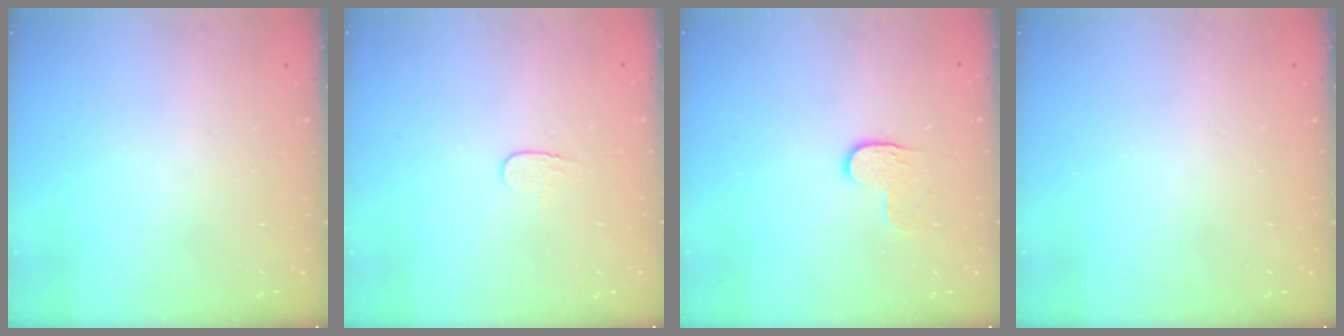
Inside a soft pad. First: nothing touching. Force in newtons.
{"total": 3.4, "press": 3.4, "slide": 0.4}
{"total": 4.2, "press": 4.2, "slide": 0.5}
{"total": 0.0}